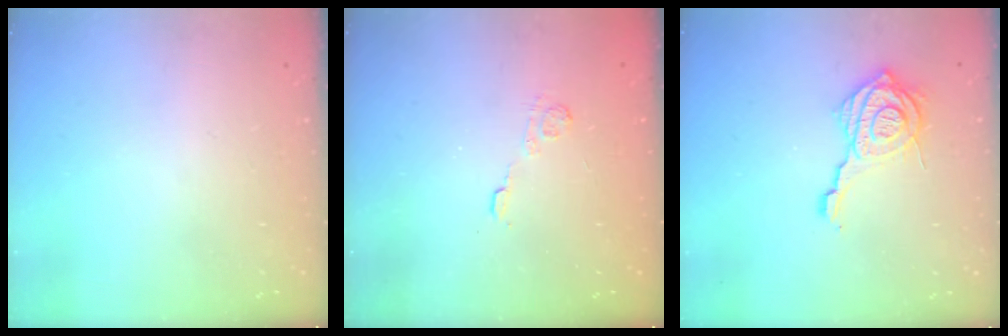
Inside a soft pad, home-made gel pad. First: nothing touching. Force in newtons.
{"total": 2.7, "press": 2.3, "slide": 1.4}
{"total": 15.0, "press": 14.9, "slide": 1.3}